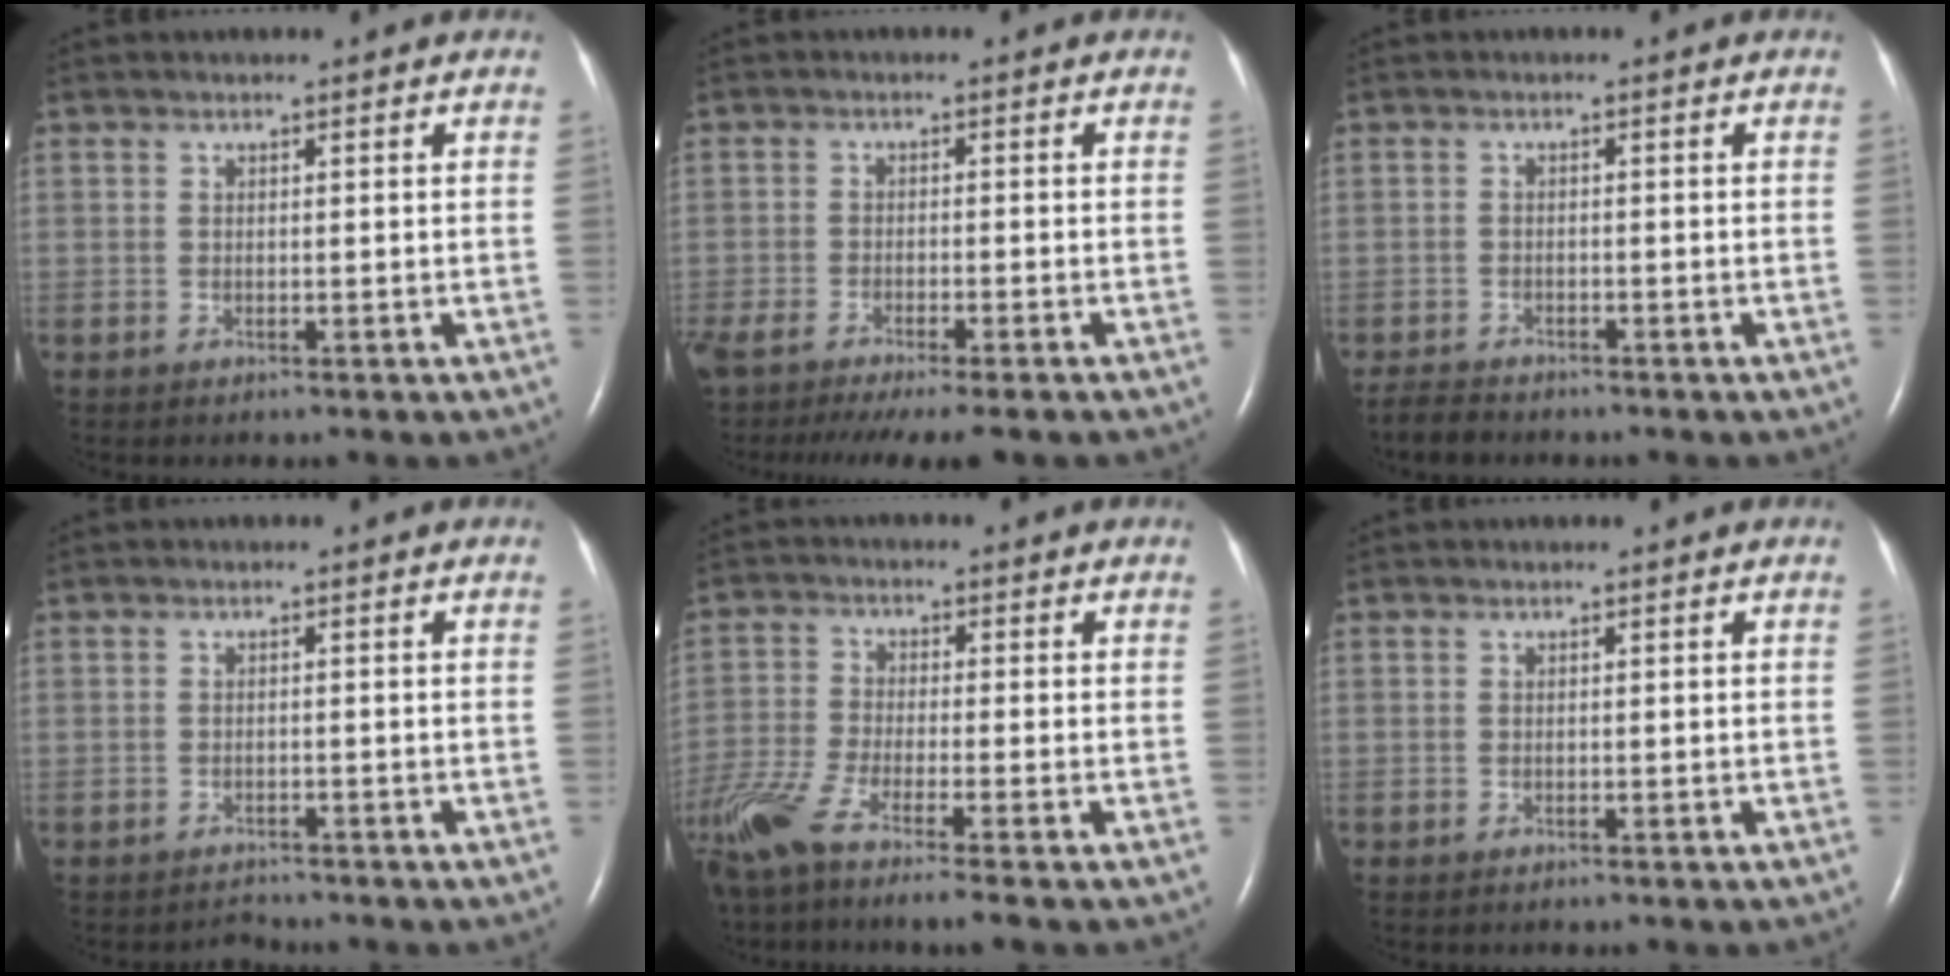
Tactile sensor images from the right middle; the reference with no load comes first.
{"total": 13.6, "force": [-11.4, 2.0, 7.2], "torque": [-0.135, -0.028, -0.166]}
{"total": 3.2, "force": [-3.0, 0.8, 0.8], "torque": [-0.018, -0.010, -0.050]}
{"total": 1.2, "force": [-1.1, 0.2, -0.4], "torque": [0.002, -0.007, -0.016]}
{"total": 9.8, "force": [-7.2, -0.2, 6.6], "torque": [-0.138, -0.028, -0.133]}
{"total": 0.0}